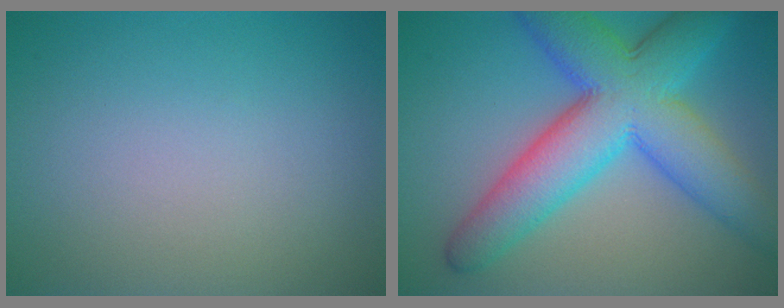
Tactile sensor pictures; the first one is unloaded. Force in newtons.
{"total": 10.8, "press": 10.8, "slide": 0.1}